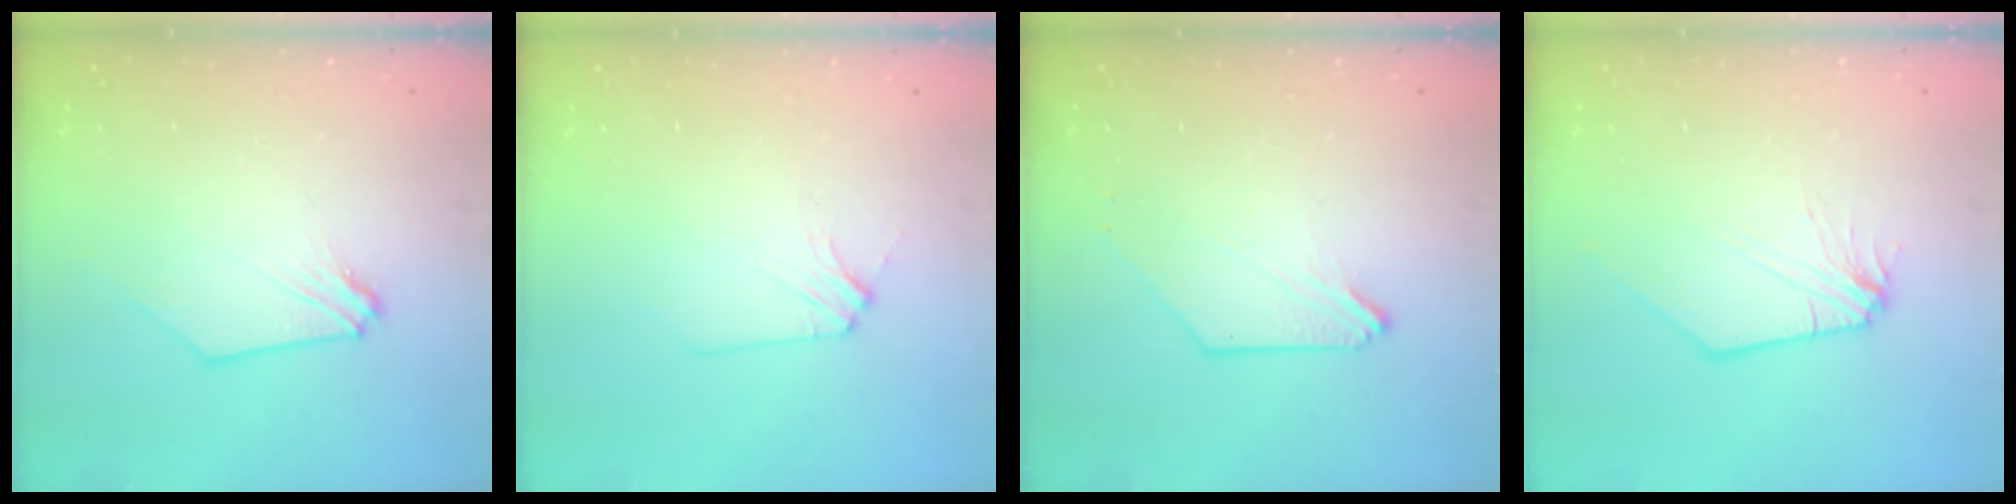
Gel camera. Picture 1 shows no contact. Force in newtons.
{"total": 2.8, "press": 2.8, "slide": 0.6}
{"total": 0.0}
{"total": 0.0}